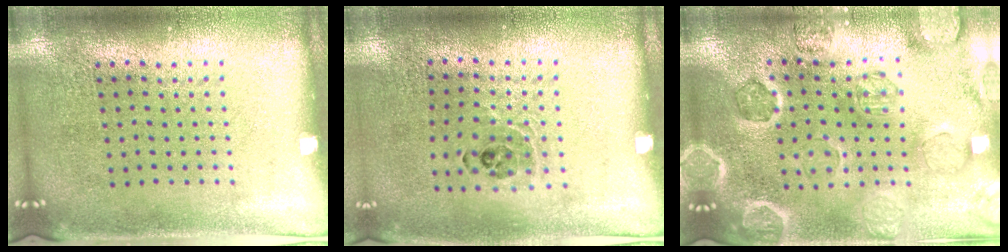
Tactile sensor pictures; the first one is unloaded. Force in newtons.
{"total": 0.9, "press": 0.9, "slide": 0.1}
{"total": 2.1, "press": 2.1, "slide": 0.1}